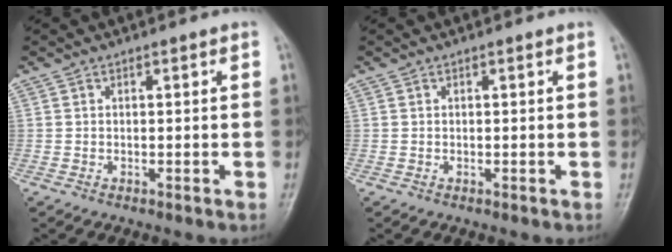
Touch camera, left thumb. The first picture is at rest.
{"total": 0.0}